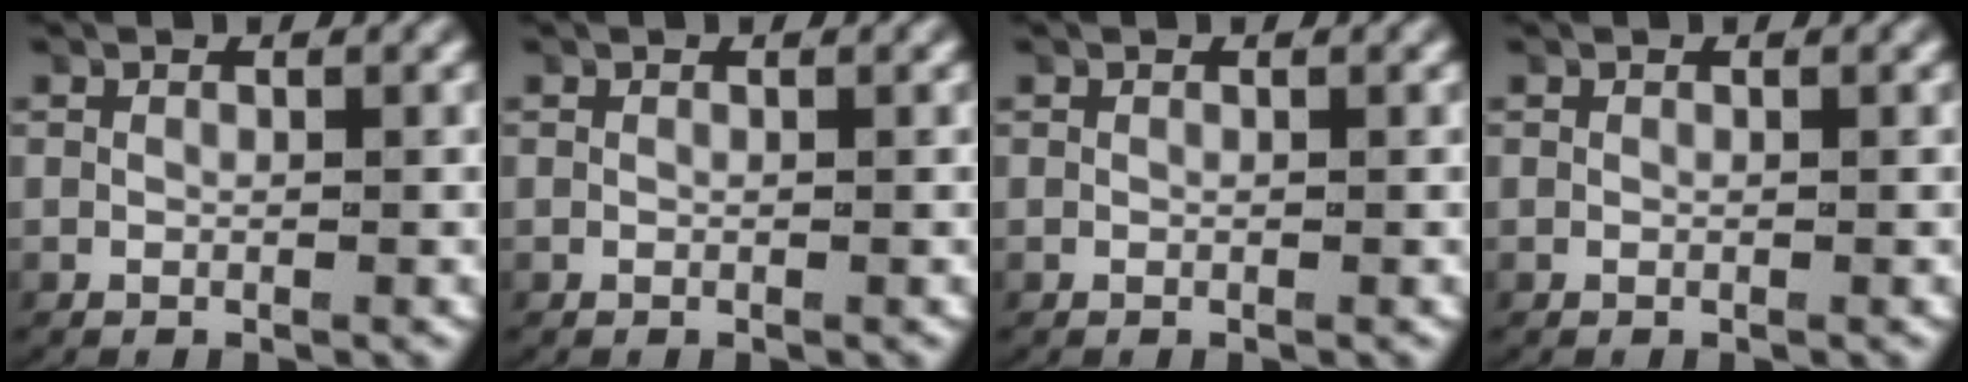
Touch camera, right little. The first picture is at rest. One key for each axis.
{"total": 0.0}
{"total": 0.0}
{"total": 0.0}